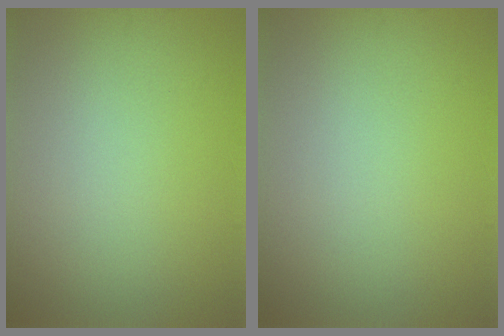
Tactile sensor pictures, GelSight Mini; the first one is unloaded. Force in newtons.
{"total": 0.0}